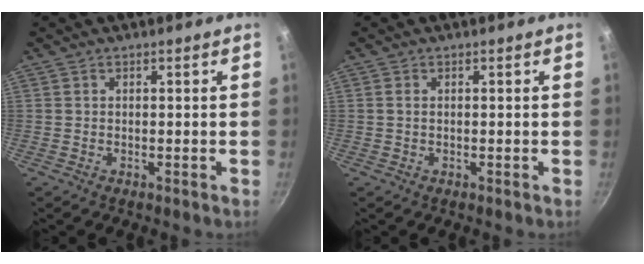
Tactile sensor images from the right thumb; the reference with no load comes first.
{"total": 0.7, "force": [0.1, 0.3, 0.6], "torque": [-0.011, 0.000, 0.001]}